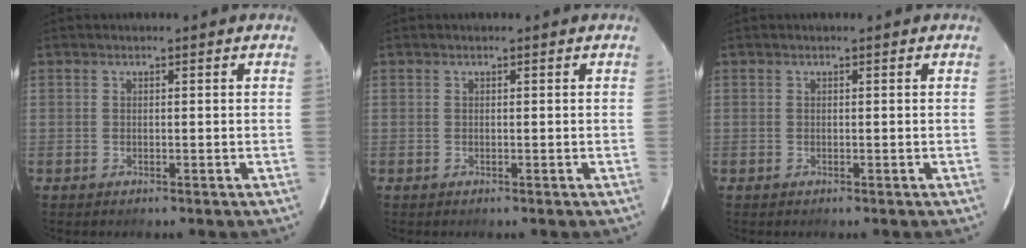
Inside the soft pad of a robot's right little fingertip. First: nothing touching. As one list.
[{"total": 0.0}, {"total": 0.0}]